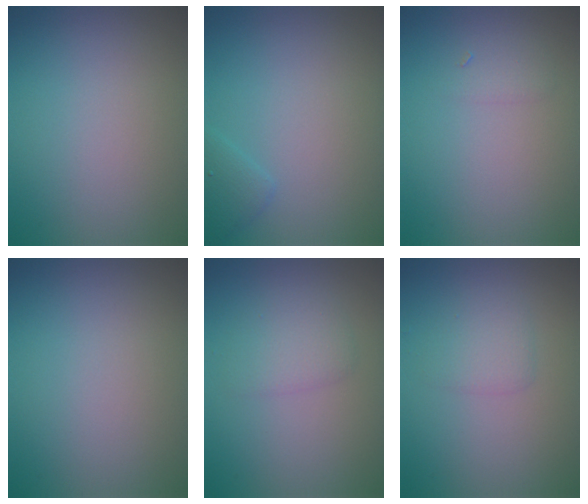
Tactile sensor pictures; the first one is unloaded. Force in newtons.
{"total": 1.3, "press": 1.3, "slide": 0.2}
{"total": 1.0, "press": 1.0, "slide": 0.1}
{"total": 0.0}
{"total": 2.1, "press": 2.1, "slide": 0.1}
{"total": 1.7, "press": 1.7, "slide": 0.0}